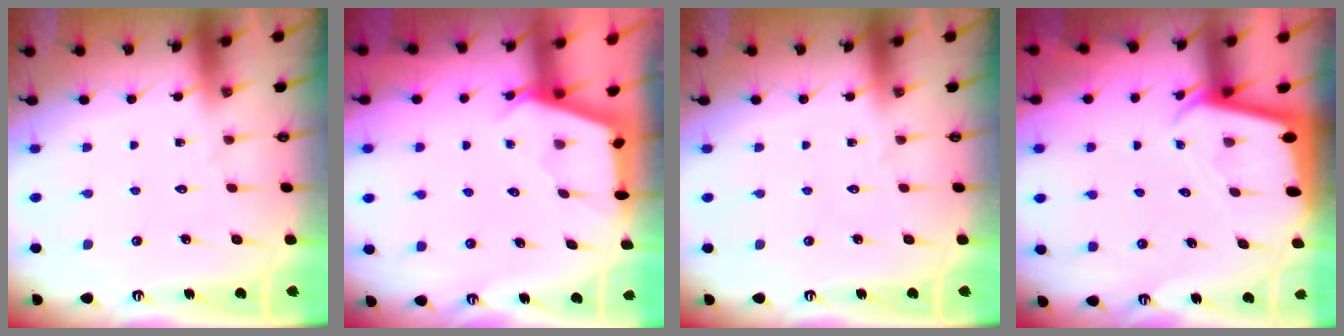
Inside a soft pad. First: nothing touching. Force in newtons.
{"total": 2.6, "press": 2.6, "slide": 0.3}
{"total": 0.0}
{"total": 2.1, "press": 2.1, "slide": 0.2}